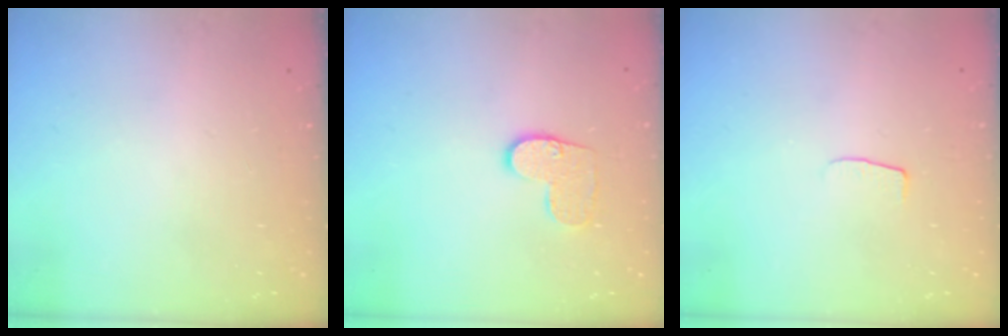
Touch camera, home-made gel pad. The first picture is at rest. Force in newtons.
{"total": 8.4, "press": 8.4, "slide": 0.3}
{"total": 4.0, "press": 4.0, "slide": 0.2}